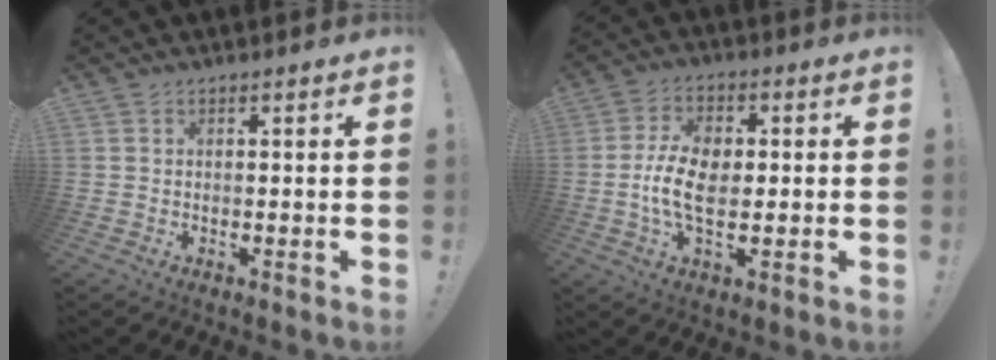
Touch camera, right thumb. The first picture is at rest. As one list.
[{"total": 11.1, "force": [-1.2, 6.2, 9.0], "torque": [-0.161, 0.005, -0.021]}]